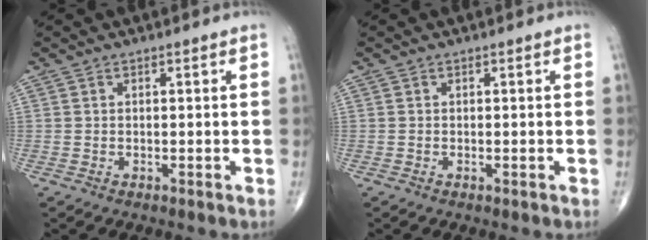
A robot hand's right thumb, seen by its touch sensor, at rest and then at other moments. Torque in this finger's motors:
{"motor_torque": [1.63, 1.43, -0.10, -0.16, -0.01]}